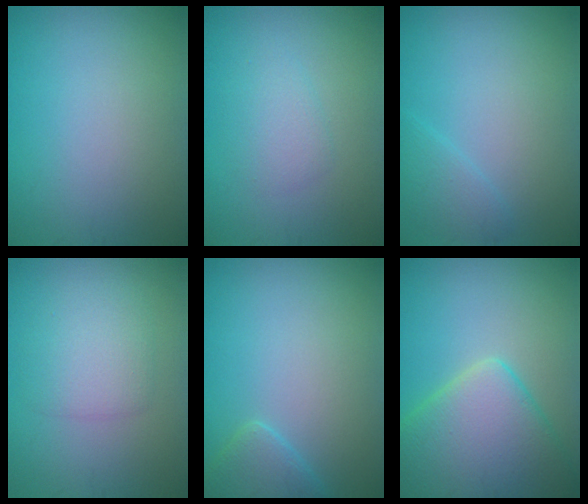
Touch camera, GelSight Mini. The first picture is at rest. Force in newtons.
{"total": 1.8, "press": 1.8, "slide": 0.0}
{"total": 1.5, "press": 1.5, "slide": 0.1}
{"total": 2.8, "press": 2.8, "slide": 0.0}
{"total": 2.2, "press": 2.2, "slide": 0.1}
{"total": 8.2, "press": 8.2, "slide": 0.5}